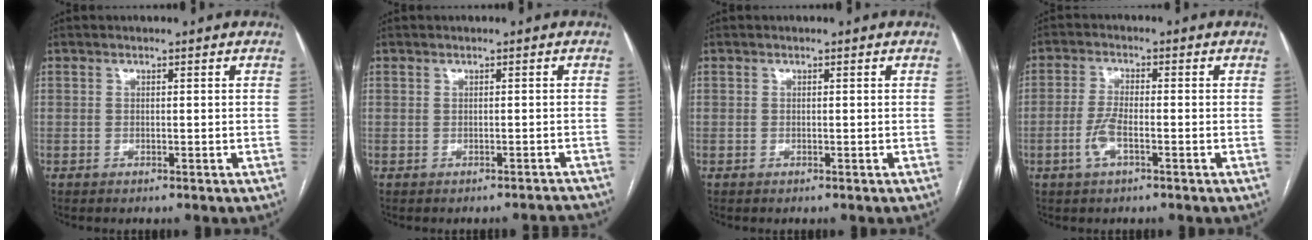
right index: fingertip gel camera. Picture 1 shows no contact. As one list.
[{"total": 1.4, "force": [-1.3, 0.4, 0.1], "torque": [0.008, 0.003, -0.009]}, {"total": 0.0}, {"total": 4.0, "force": [-1.6, 1.0, 3.5], "torque": [-0.082, -0.001, -0.032]}]